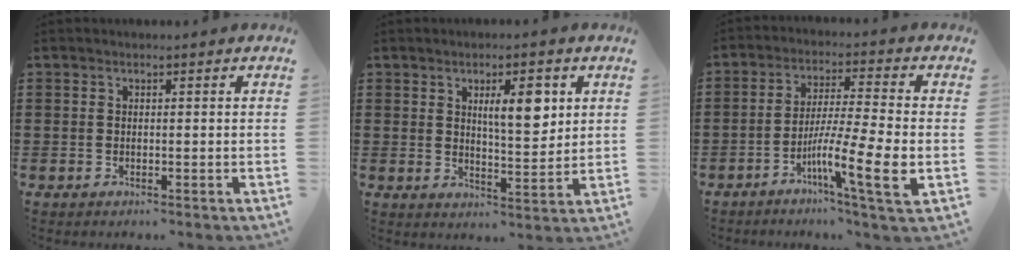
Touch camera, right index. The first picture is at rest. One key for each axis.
{"total": 6.8, "fx": 2.5, "fy": 2.3, "fz": 5.8, "tx": -0.087, "ty": -0.006, "tz": 0.034}
{"total": 11.1, "fx": -4.1, "fy": 0.5, "fz": 10.3, "tx": -0.191, "ty": -0.013, "tz": -0.078}